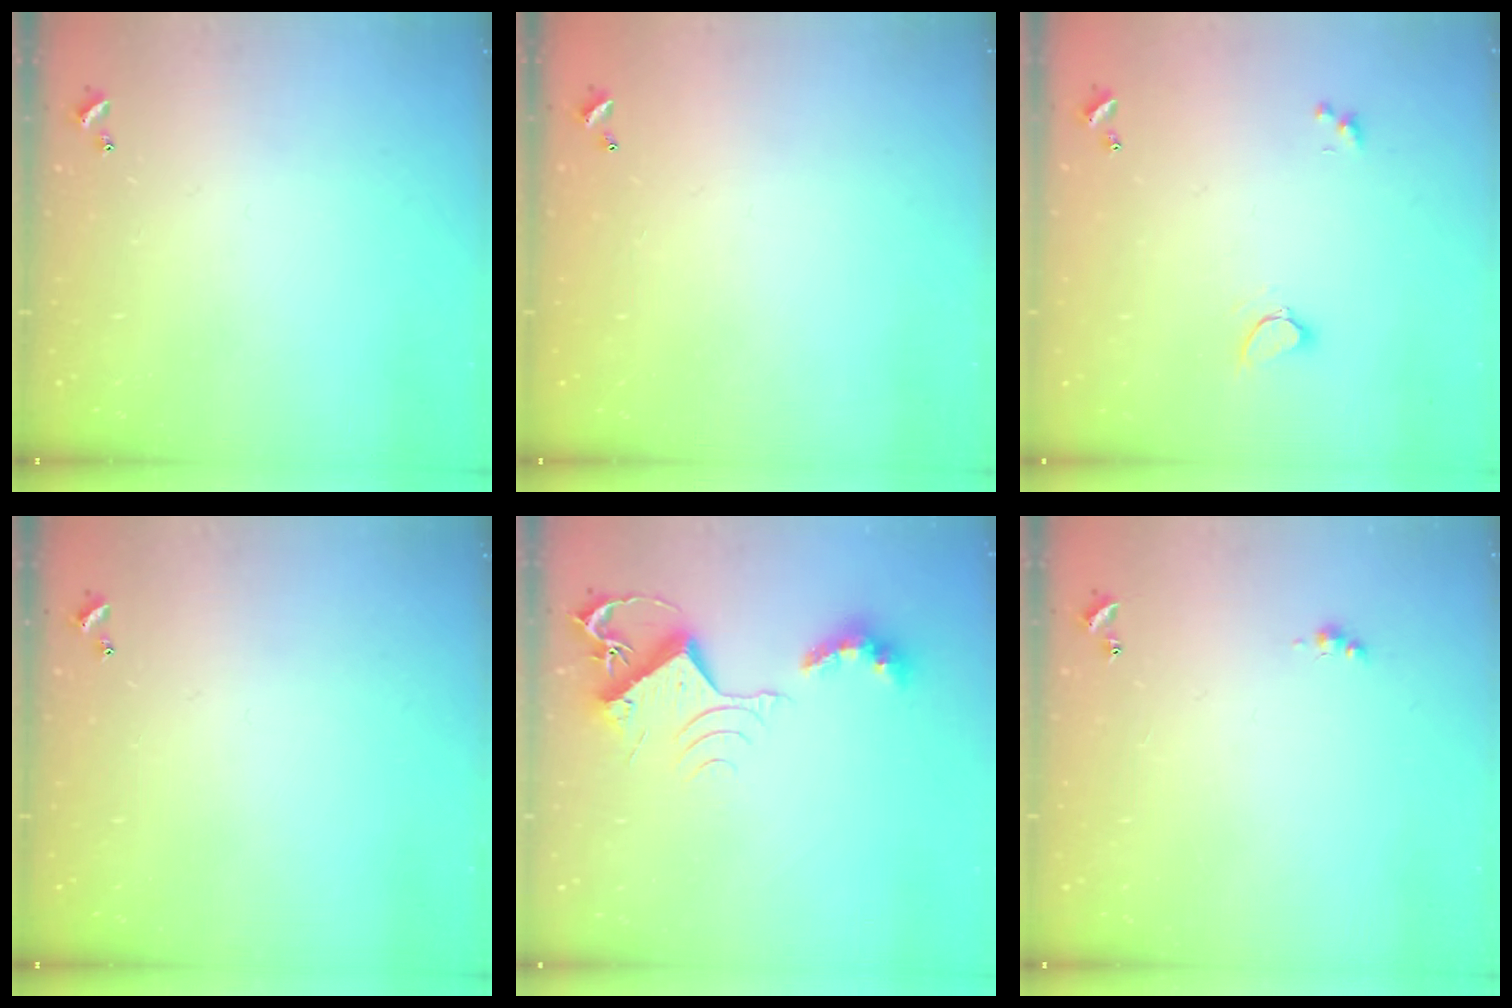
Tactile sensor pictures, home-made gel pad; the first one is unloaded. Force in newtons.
{"total": 2.8, "press": 2.8, "slide": 0.1}
{"total": 0.8, "press": 0.5, "slide": 0.6}
{"total": 0.0}
{"total": 10.8, "press": 10.8, "slide": 0.4}
{"total": 1.1, "press": 1.1, "slide": 0.3}